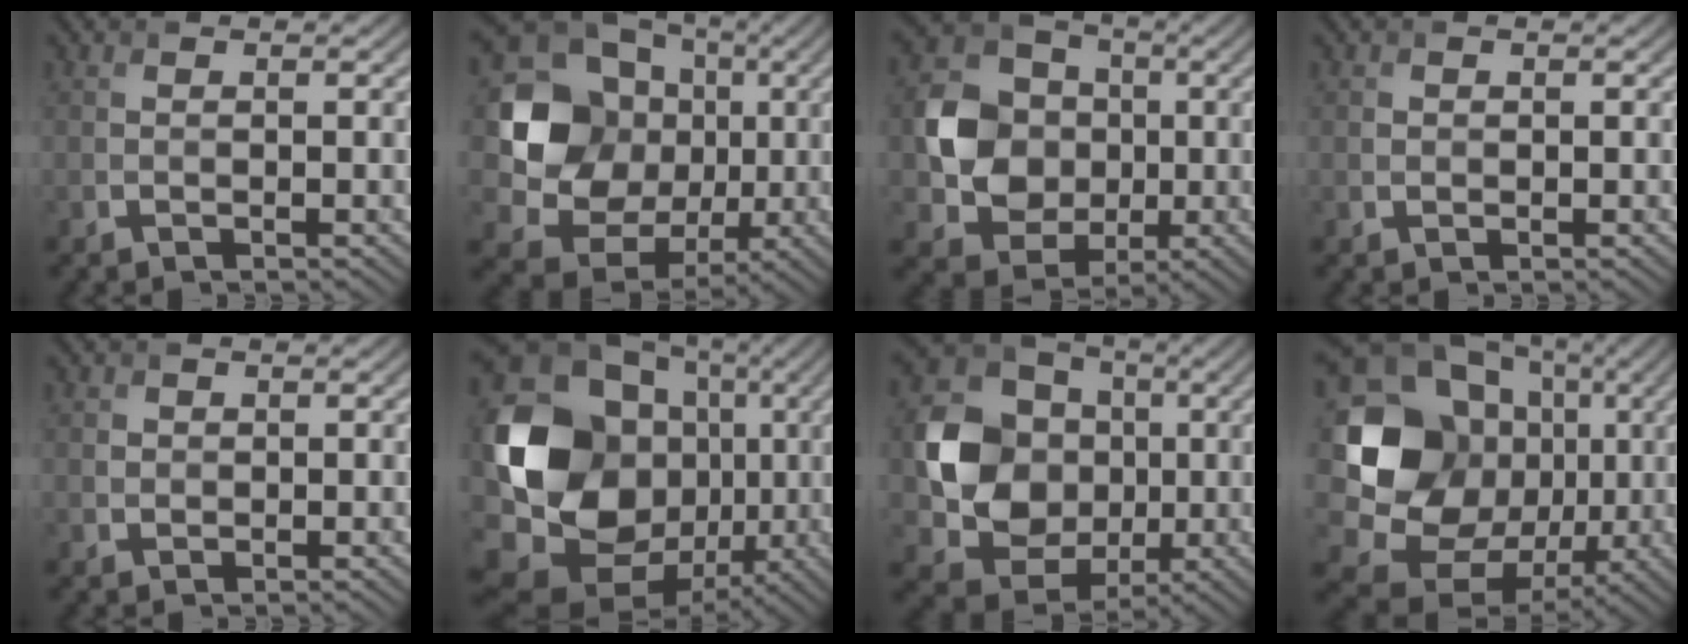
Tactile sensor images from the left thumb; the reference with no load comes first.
{"total": 17.5, "force": [1.5, 15.2, 8.6], "torque": [-0.201, -0.009, 0.031]}
{"total": 11.3, "force": [-0.4, 9.8, 5.6], "torque": [-0.136, -0.003, -0.019]}
{"total": 0.8, "force": [0.1, 0.8, 0.2], "torque": [-0.002, -0.004, 0.001]}
{"total": 1.3, "force": [0.2, 1.2, 0.3], "torque": [-0.004, -0.005, 0.003]}
{"total": 20.9, "force": [-0.1, 16.6, 12.7], "torque": [-0.284, -0.031, 0.022]}
{"total": 14.7, "force": [-0.1, 12.8, 7.2], "torque": [-0.177, -0.026, -0.008]}
{"total": 19.6, "force": [0.7, 16.3, 10.8], "torque": [-0.251, -0.030, 0.035]}